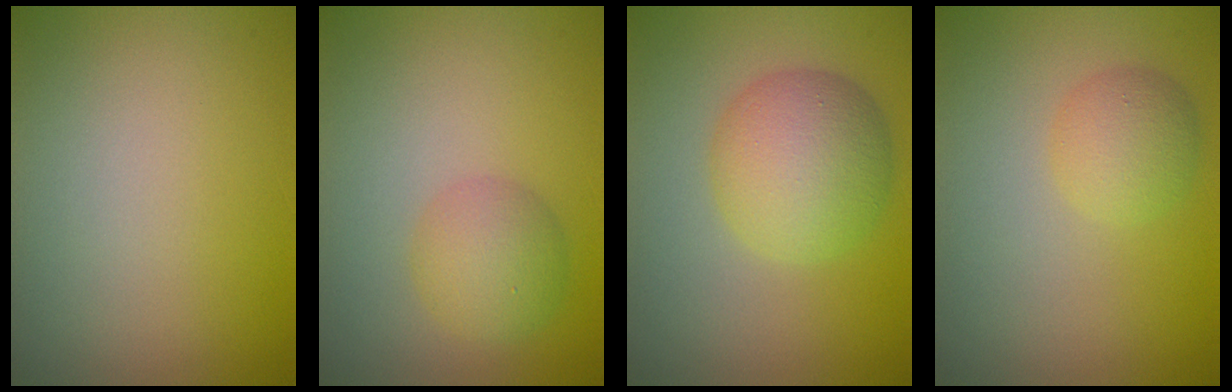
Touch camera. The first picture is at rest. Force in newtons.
{"total": 3.0, "press": 3.0, "slide": 0.1}
{"total": 5.8, "press": 5.8, "slide": 0.3}
{"total": 2.5, "press": 2.5, "slide": 0.2}